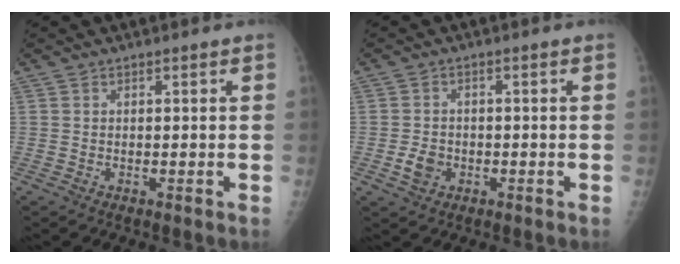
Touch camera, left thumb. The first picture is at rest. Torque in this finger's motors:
{"motor_torque": [-0.11, 0.09, 0.04, 0.02, 0.01]}